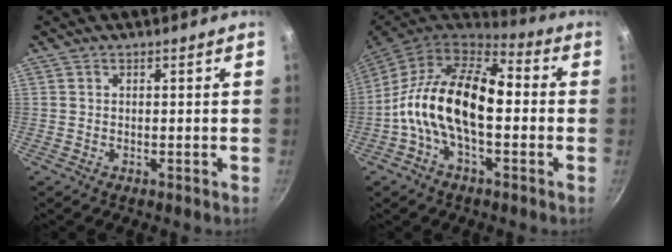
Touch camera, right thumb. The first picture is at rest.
{"total": 18.2, "force": [-1.3, 9.9, 15.1], "torque": [-0.254, 0.040, -0.046]}